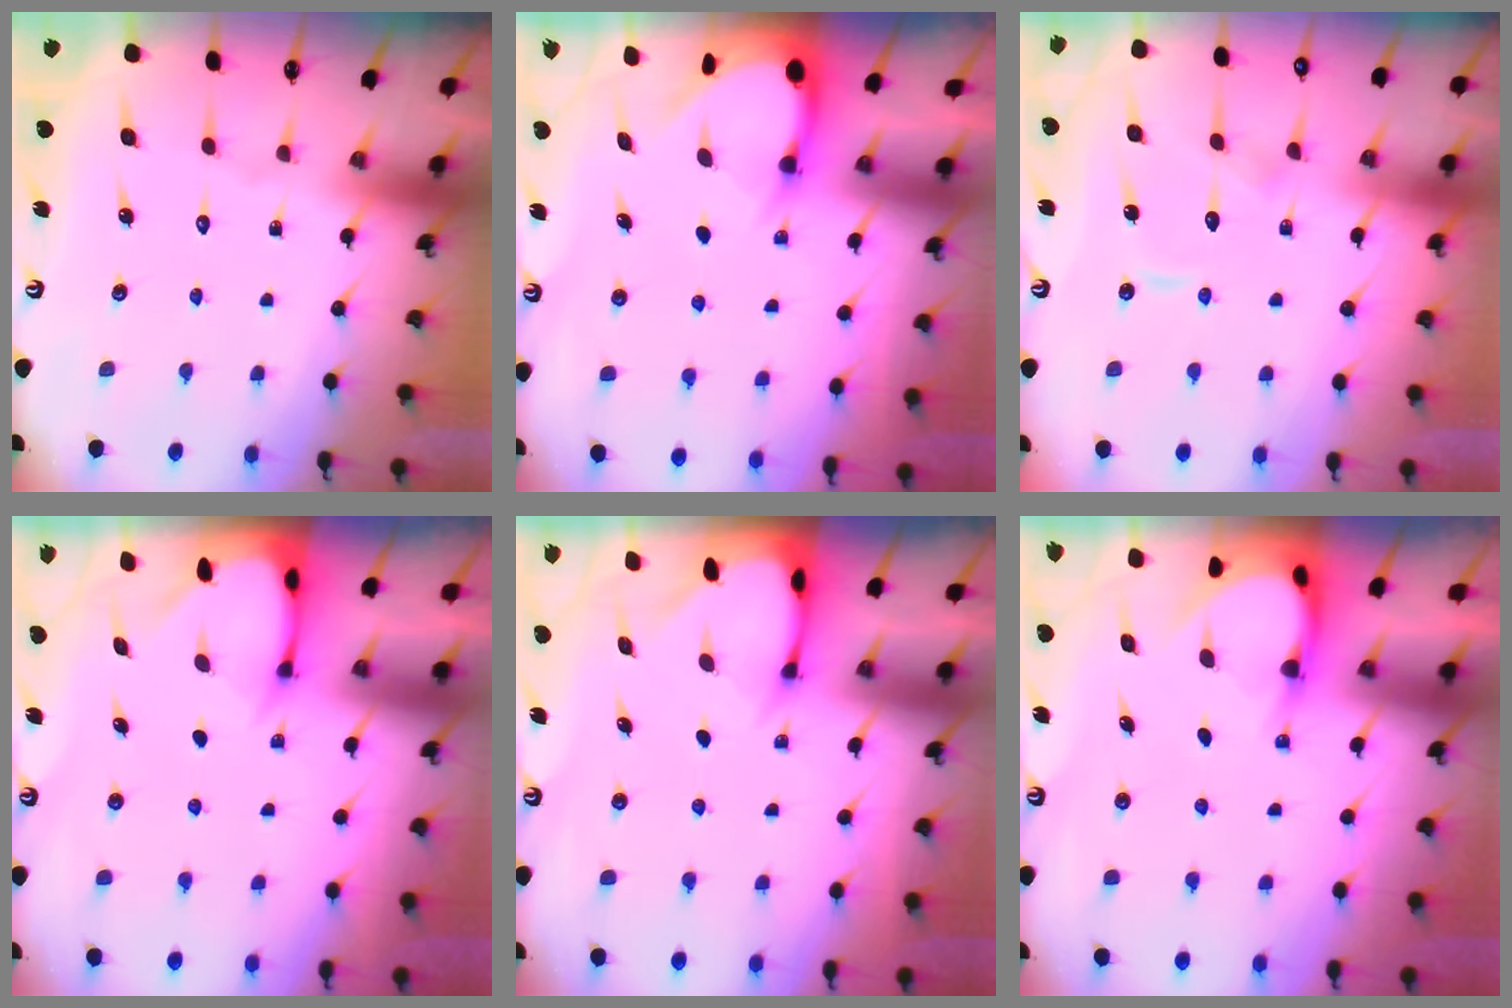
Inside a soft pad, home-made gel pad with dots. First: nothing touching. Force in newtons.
{"total": 3.4, "press": 3.4, "slide": 0.2}
{"total": 8.5, "press": 8.5, "slide": 0.7}
{"total": 2.6, "press": 2.5, "slide": 0.3}
{"total": 2.5, "press": 2.5, "slide": 0.1}
{"total": 3.9, "press": 3.9, "slide": 0.3}